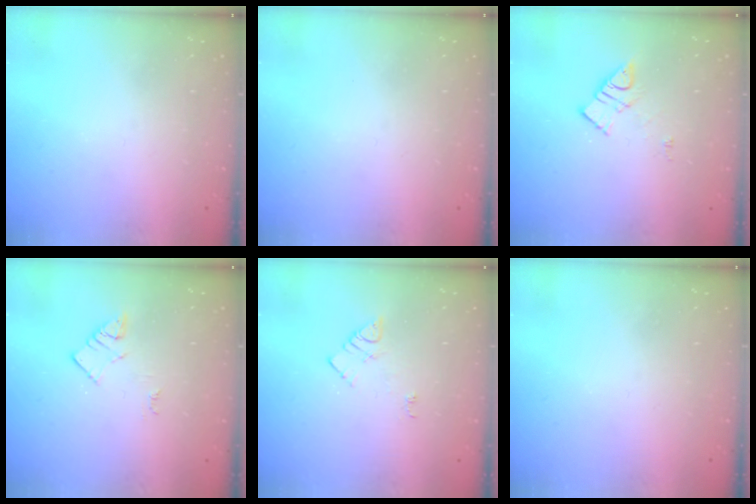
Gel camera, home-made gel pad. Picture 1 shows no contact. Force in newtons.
{"total": 0.0}
{"total": 7.2, "press": 7.2, "slide": 0.3}
{"total": 2.3, "press": 2.3, "slide": 0.3}
{"total": 5.4, "press": 5.4, "slide": 0.8}
{"total": 0.0}